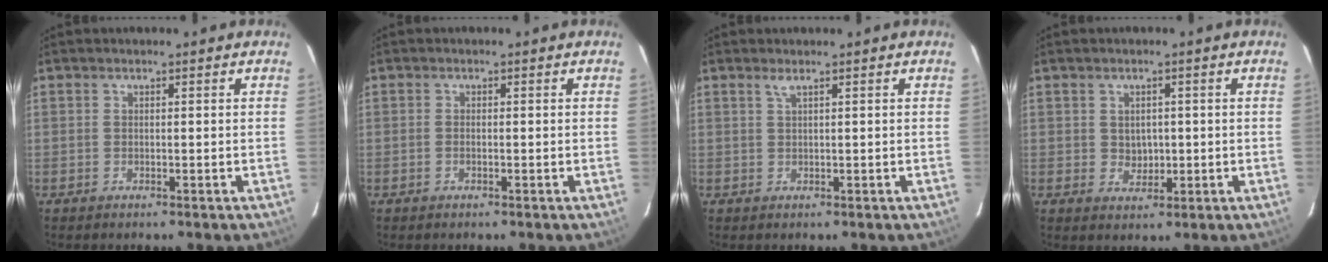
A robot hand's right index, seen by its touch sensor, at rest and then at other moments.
{"total": 0.7, "force": [-0.2, 0.3, 0.5], "torque": [-0.013, 0.001, -0.006]}
{"total": 1.0, "force": [0.6, -0.3, 0.7], "torque": [-0.012, 0.000, 0.010]}
{"total": 3.0, "force": [0.2, 2.7, 1.2], "torque": [-0.018, 0.002, 0.009]}